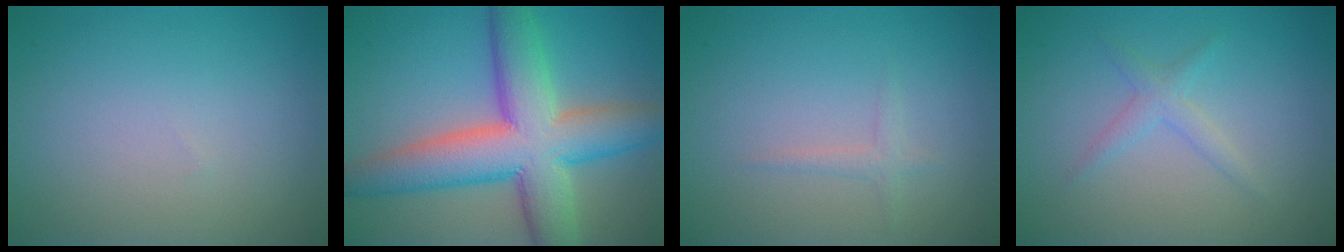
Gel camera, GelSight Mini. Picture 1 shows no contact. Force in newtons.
{"total": 10.8, "press": 10.8, "slide": 0.6}
{"total": 1.0, "press": 1.0, "slide": 0.1}
{"total": 1.6, "press": 1.6, "slide": 0.1}